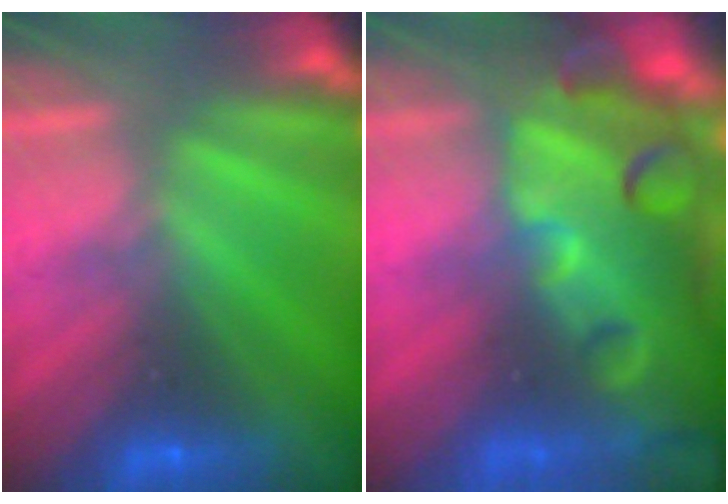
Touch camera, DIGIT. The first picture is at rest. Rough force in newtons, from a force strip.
{"total": 5.9}